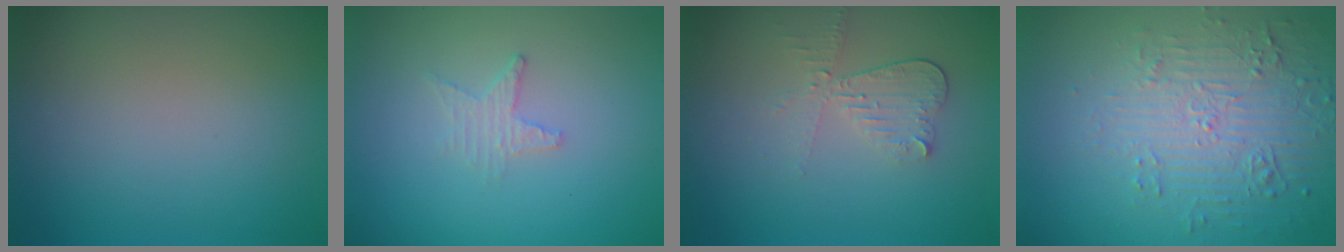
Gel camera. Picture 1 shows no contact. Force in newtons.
{"total": 1.5, "press": 1.4, "slide": 0.3}
{"total": 3.0, "press": 2.6, "slide": 1.4}
{"total": 5.2, "press": 3.7, "slide": 3.7}